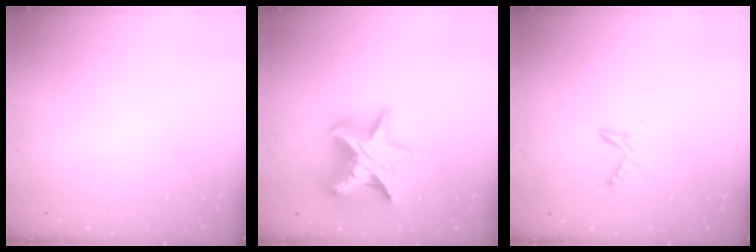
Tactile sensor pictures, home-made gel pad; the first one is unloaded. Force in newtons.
{"total": 20.3, "press": 20.3, "slide": 1.8}
{"total": 6.4, "press": 6.4, "slide": 0.6}